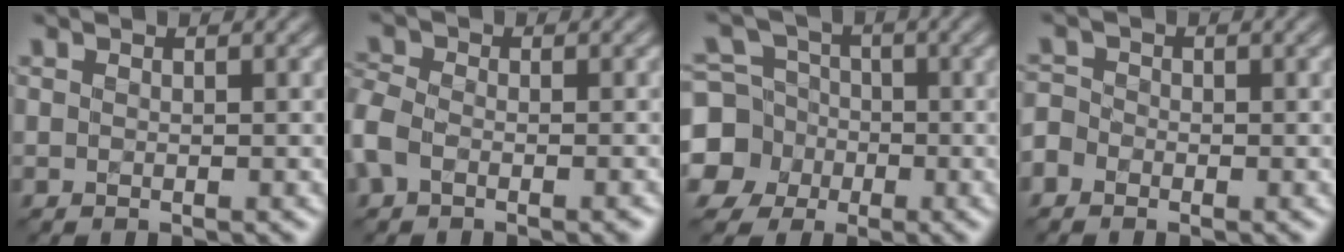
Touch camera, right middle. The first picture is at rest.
{"total": 3.5, "force": [-1.8, 1.9, 2.3], "torque": [-0.049, 0.009, -0.044]}
{"total": 8.1, "force": [-1.9, 7.7, 1.4], "torque": [-0.048, 0.007, -0.062]}
{"total": 1.4, "force": [-1.1, 0.9, 0.2], "torque": [-0.006, 0.009, -0.025]}